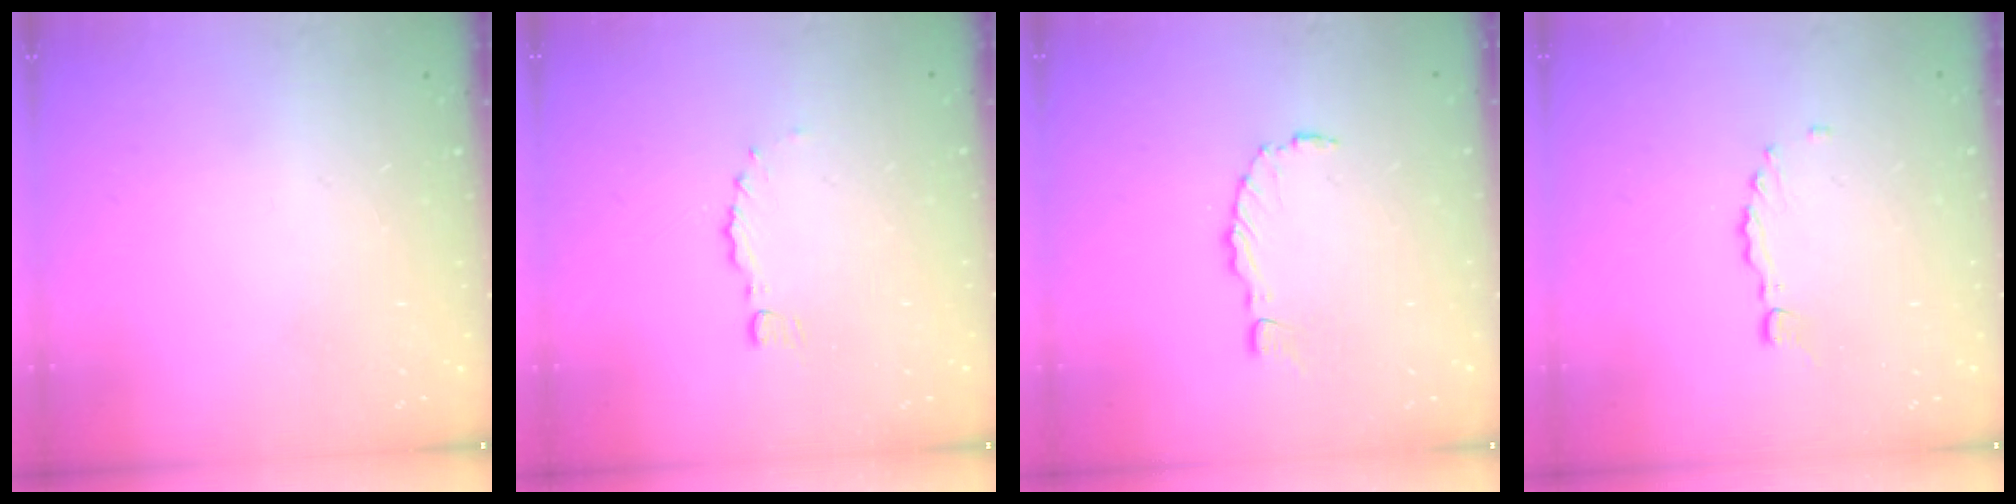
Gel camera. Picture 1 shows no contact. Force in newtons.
{"total": 0.0}
{"total": 1.5, "press": 1.5, "slide": 0.2}
{"total": 1.1, "press": 1.1, "slide": 0.3}